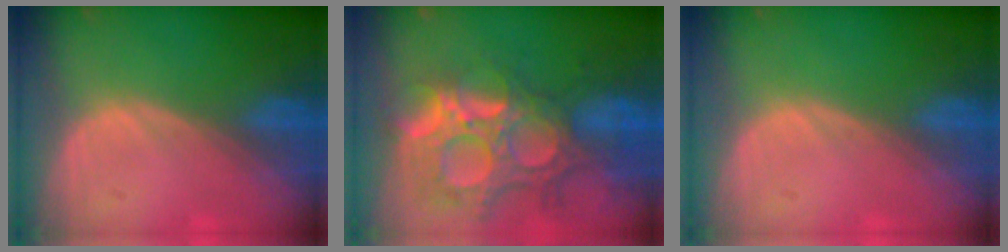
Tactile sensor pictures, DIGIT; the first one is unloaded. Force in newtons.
{"total": 13.8, "press": 11.6, "slide": 7.5}
{"total": 0.0}